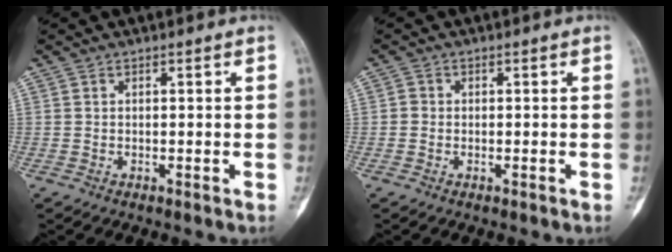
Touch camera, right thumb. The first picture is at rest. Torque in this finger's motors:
{"motor_torque": [-0.20, 0.56, 0.23, 0.13, 0.00]}